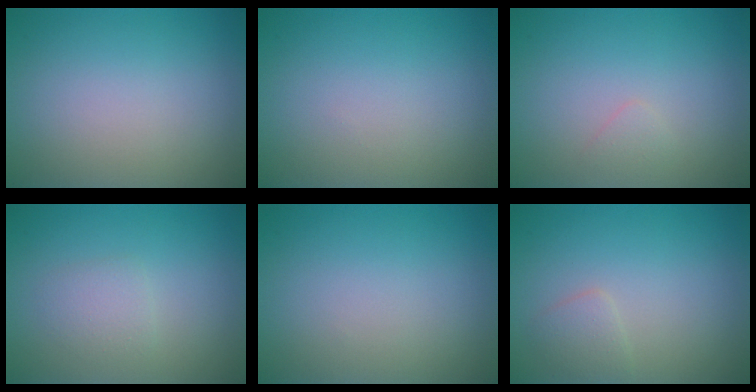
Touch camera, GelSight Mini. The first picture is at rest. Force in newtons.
{"total": 0.0}
{"total": 0.7, "press": 0.7, "slide": 0.0}
{"total": 1.6, "press": 1.6, "slide": 0.1}
{"total": 0.0}
{"total": 1.3, "press": 1.3, "slide": 0.1}